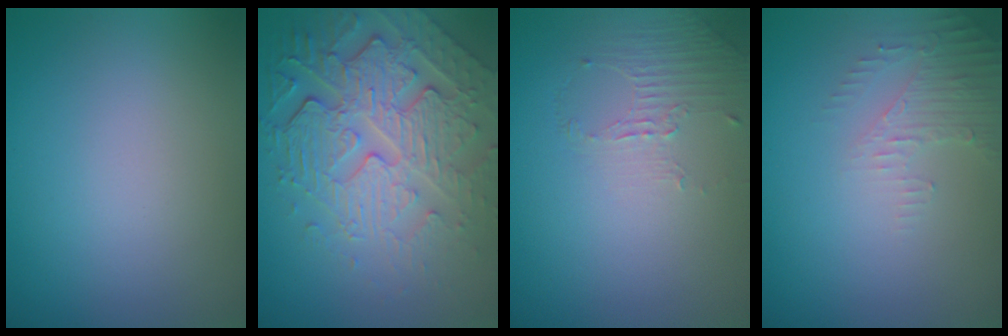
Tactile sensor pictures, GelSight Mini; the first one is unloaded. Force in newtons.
{"total": 7.2, "press": 5.2, "slide": 5.0}
{"total": 1.2, "press": 0.4, "slide": 1.1}
{"total": 2.2, "press": 2.1, "slide": 0.5}